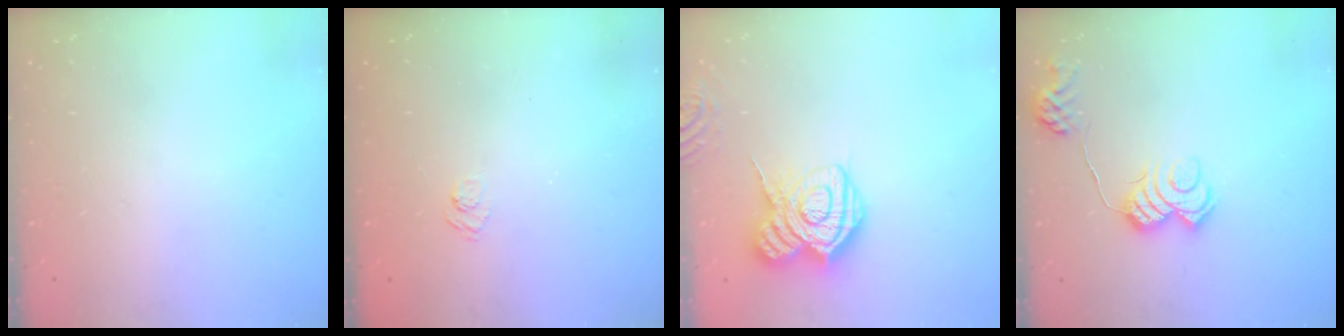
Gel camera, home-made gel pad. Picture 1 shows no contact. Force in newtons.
{"total": 2.4, "press": 2.0, "slide": 1.3}
{"total": 13.5, "press": 13.5, "slide": 0.9}
{"total": 13.0, "press": 13.0, "slide": 0.4}